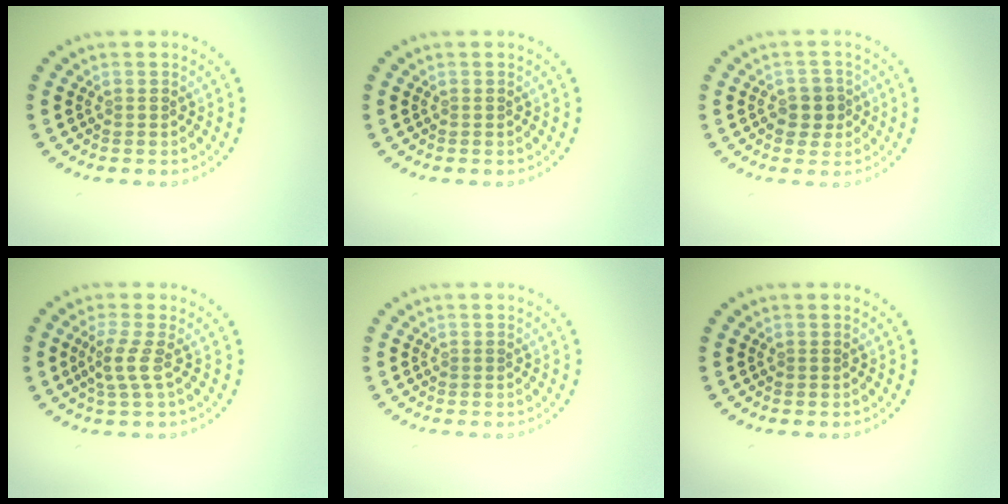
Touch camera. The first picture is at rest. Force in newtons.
{"total": 0.0}
{"total": 2.4, "press": 2.3, "slide": 0.8}
{"total": 2.1, "press": 1.4, "slide": 1.5}
{"total": 0.0}
{"total": 0.0}